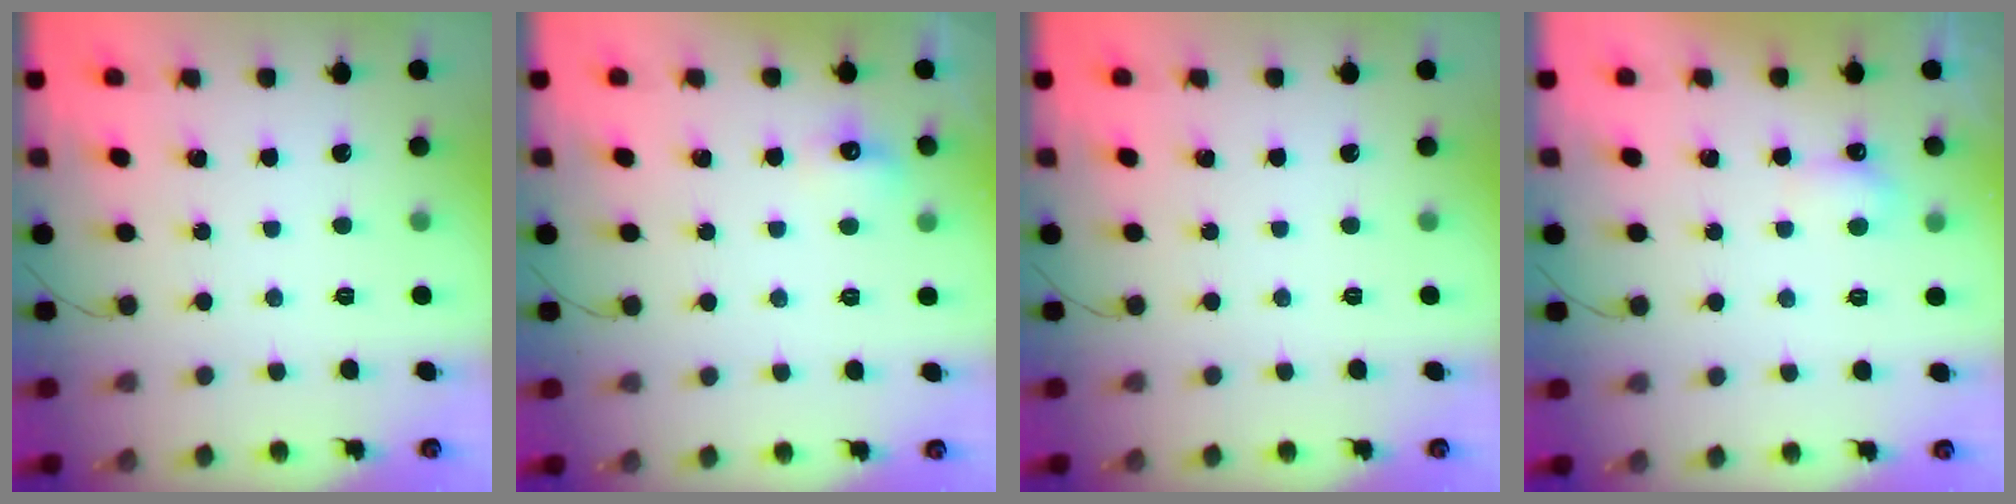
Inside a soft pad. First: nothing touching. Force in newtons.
{"total": 5.4, "press": 5.1, "slide": 1.6}
{"total": 0.0}
{"total": 3.7, "press": 3.6, "slide": 1.1}